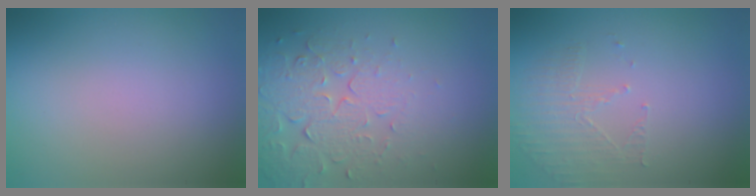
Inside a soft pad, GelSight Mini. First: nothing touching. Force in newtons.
{"total": 5.1, "press": 3.6, "slide": 3.6}
{"total": 1.7, "press": 0.9, "slide": 1.4}